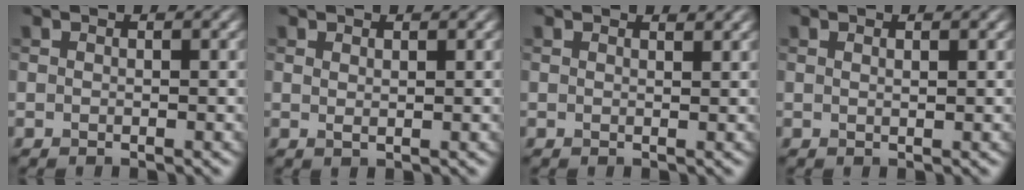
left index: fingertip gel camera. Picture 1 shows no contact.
{"total": 0.7, "force": [0.5, 0.2, 0.5], "torque": [-0.008, -0.002, 0.009]}
{"total": 1.2, "force": [1.2, 0.1, 0.2], "torque": [-0.004, -0.001, 0.014]}
{"total": 0.5, "force": [0.4, 0.1, 0.4], "torque": [-0.003, 0.000, 0.005]}